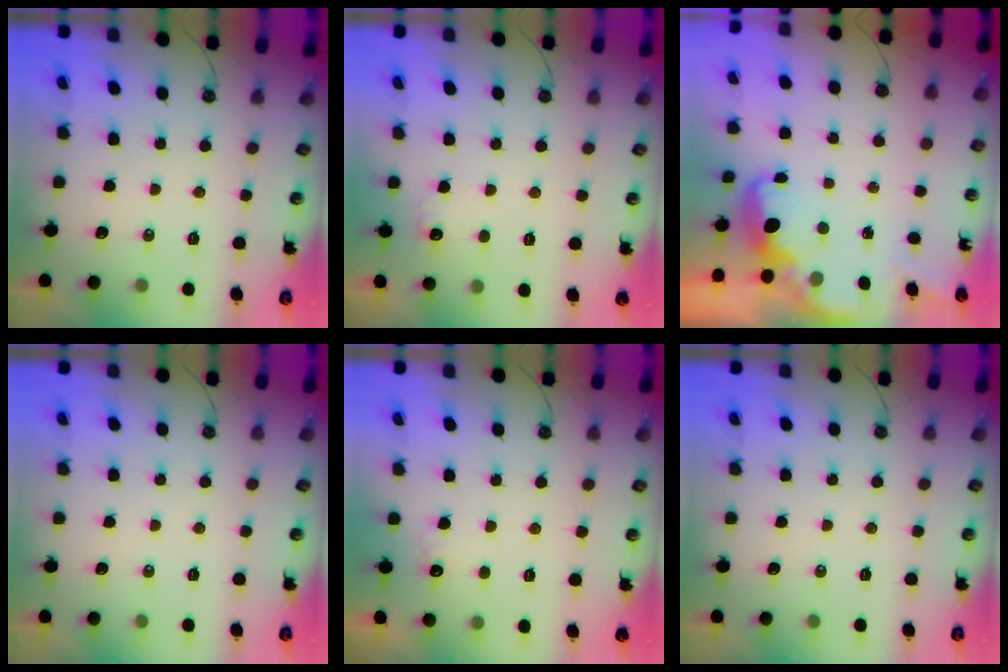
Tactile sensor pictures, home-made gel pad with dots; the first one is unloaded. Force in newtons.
{"total": 5.6, "press": 5.5, "slide": 1.4}
{"total": 2.7, "press": 2.6, "slide": 0.5}
{"total": 0.0}
{"total": 4.8, "press": 4.6, "slide": 1.2}
{"total": 0.0}